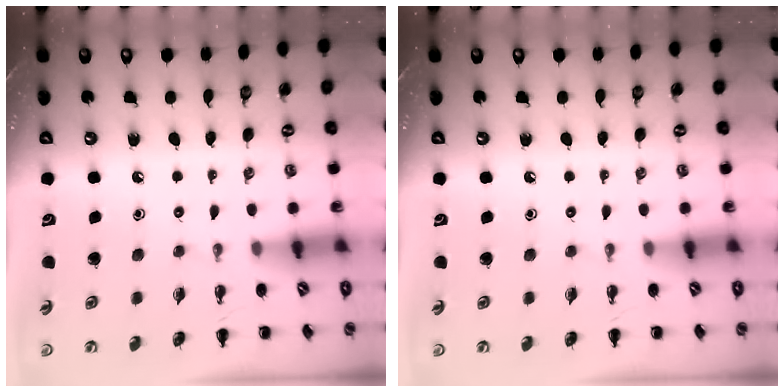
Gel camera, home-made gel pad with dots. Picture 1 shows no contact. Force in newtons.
{"total": 0.0}